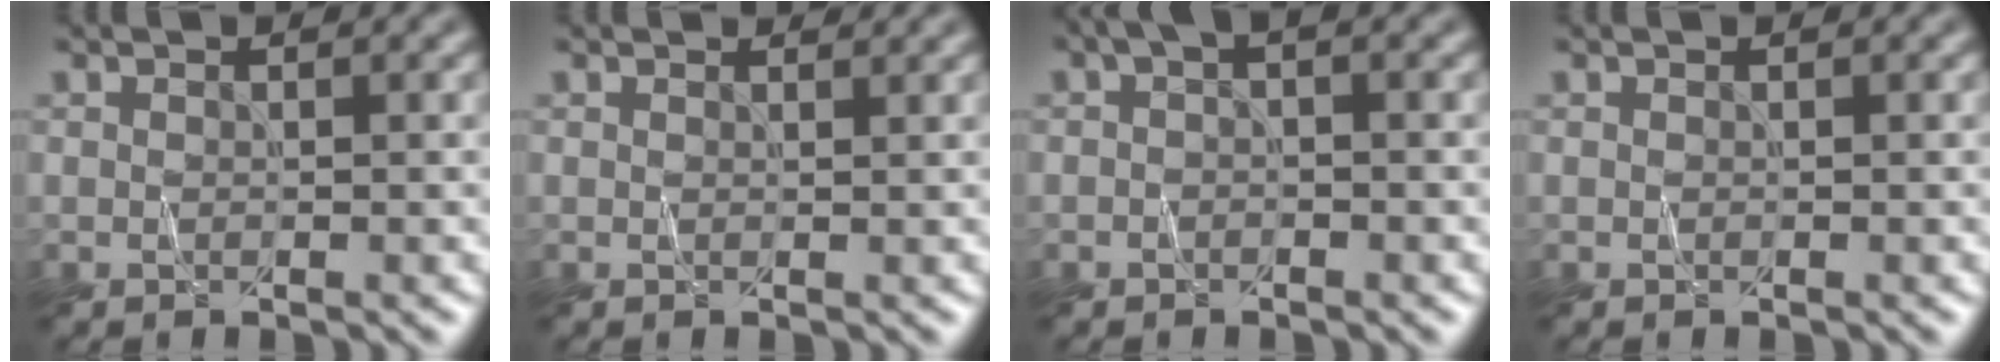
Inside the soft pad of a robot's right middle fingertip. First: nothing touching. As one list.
[{"total": 1.2, "force": [1.1, 0.2, 0.2], "torque": [-0.007, -0.004, 0.008]}, {"total": 2.1, "force": [0.6, 0.9, 1.8], "torque": [-0.025, 0.004, -0.006]}, {"total": 0.0}]